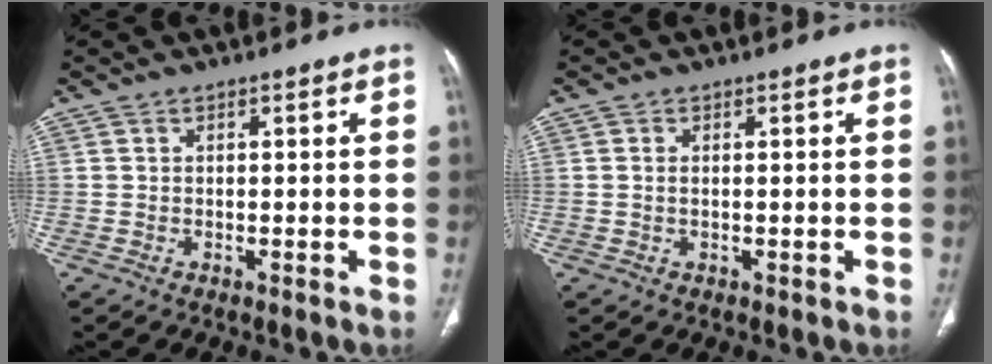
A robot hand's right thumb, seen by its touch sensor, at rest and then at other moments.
{"total": 0.7, "force": [0.1, 0.3, 0.6], "torque": [-0.014, 0.000, 0.003]}